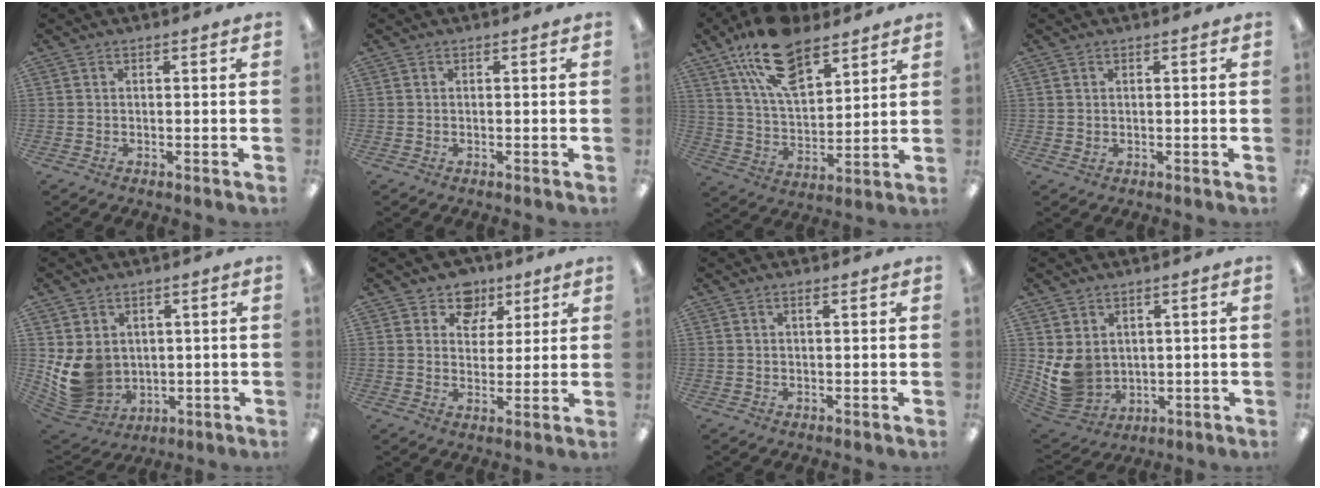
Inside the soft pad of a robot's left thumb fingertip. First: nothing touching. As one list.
[{"total": 0.0}, {"total": 17.4, "force": [11.5, 8.4, 10.0], "torque": [-0.178, -0.047, 0.205]}, {"total": 0.8, "force": [0.5, 0.5, 0.3], "torque": [-0.005, 0.003, 0.008]}, {"total": 10.8, "force": [1.4, 9.7, 4.5], "torque": [-0.115, -0.016, 0.034]}, {"total": 7.6, "force": [4.8, 5.7, 1.5], "torque": [-0.021, -0.030, 0.087]}, {"total": 0.9, "force": [0.6, 0.3, 0.6], "torque": [-0.005, -0.001, 0.009]}, {"total": 9.1, "force": [1.9, 7.9, 4.0], "torque": [-0.106, -0.016, 0.042]}]